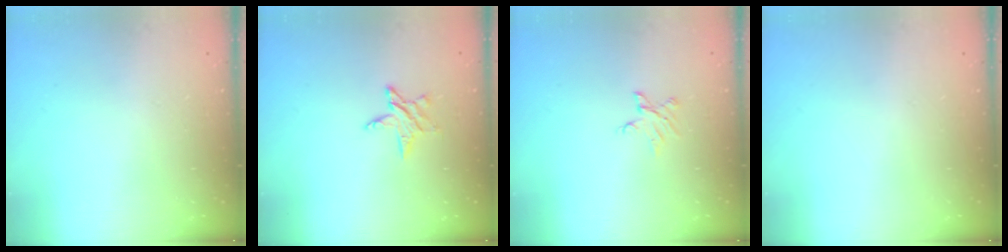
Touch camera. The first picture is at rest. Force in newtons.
{"total": 5.9, "press": 5.8, "slide": 0.6}
{"total": 4.0, "press": 3.9, "slide": 0.4}
{"total": 0.0}